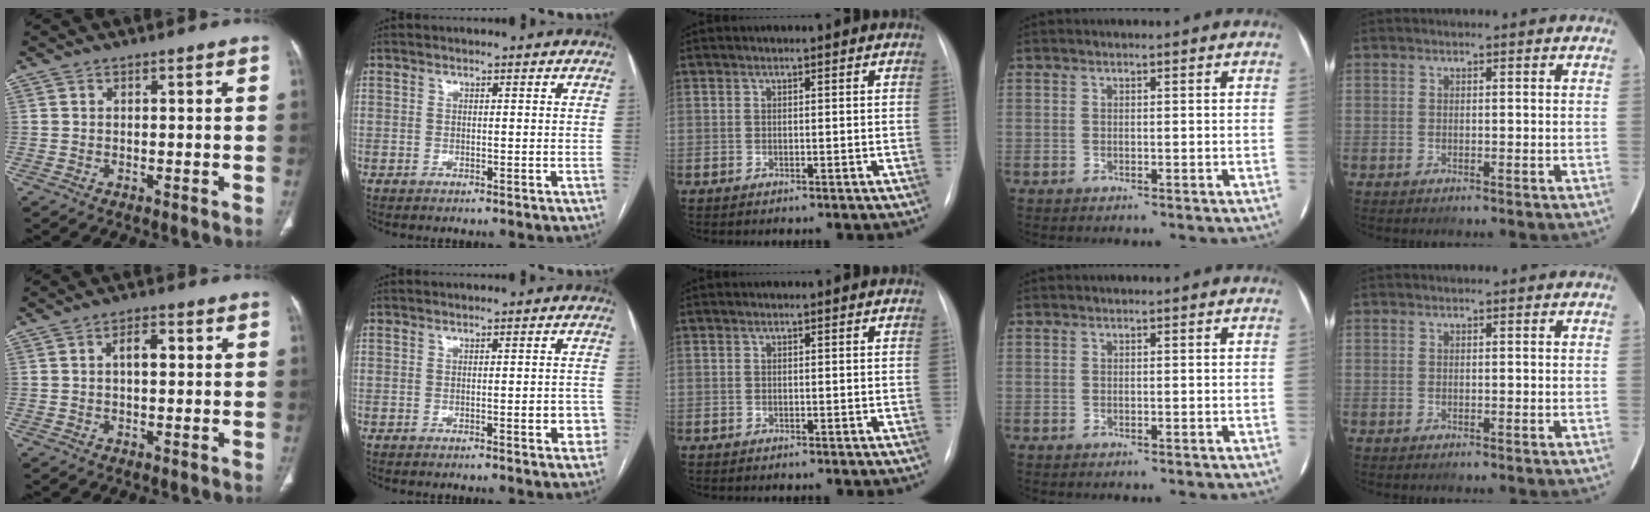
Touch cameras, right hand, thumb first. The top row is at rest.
{"thumb": {"total": 3.9, "force": [0.7, 1.9, 3.3], "torque": [-0.051, 0.009, 0.010]}, "index": {"total": 3.4, "force": [-1.1, 0.9, 3.1], "torque": [-0.030, 0.003, -0.012]}}